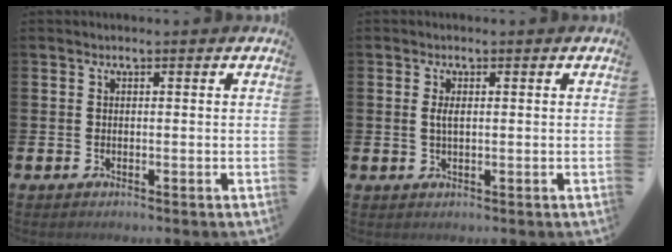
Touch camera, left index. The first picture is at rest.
{"total": 1.8, "force": [0.4, 0.7, 1.6], "torque": [-0.028, 0.003, 0.004]}